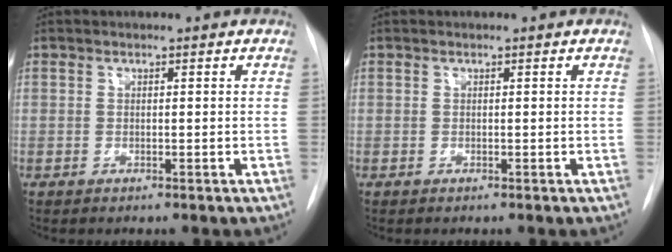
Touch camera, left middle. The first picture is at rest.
{"total": 0.0}